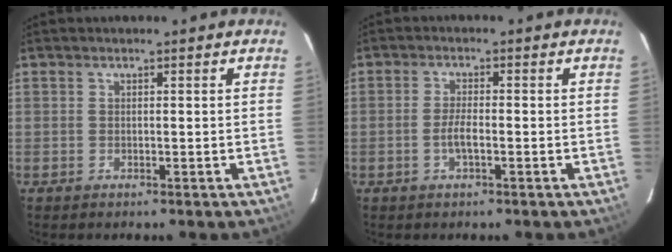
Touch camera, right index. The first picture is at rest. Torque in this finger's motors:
{"motor_torque": [0.47, -0.27, 0.35, 0.07]}